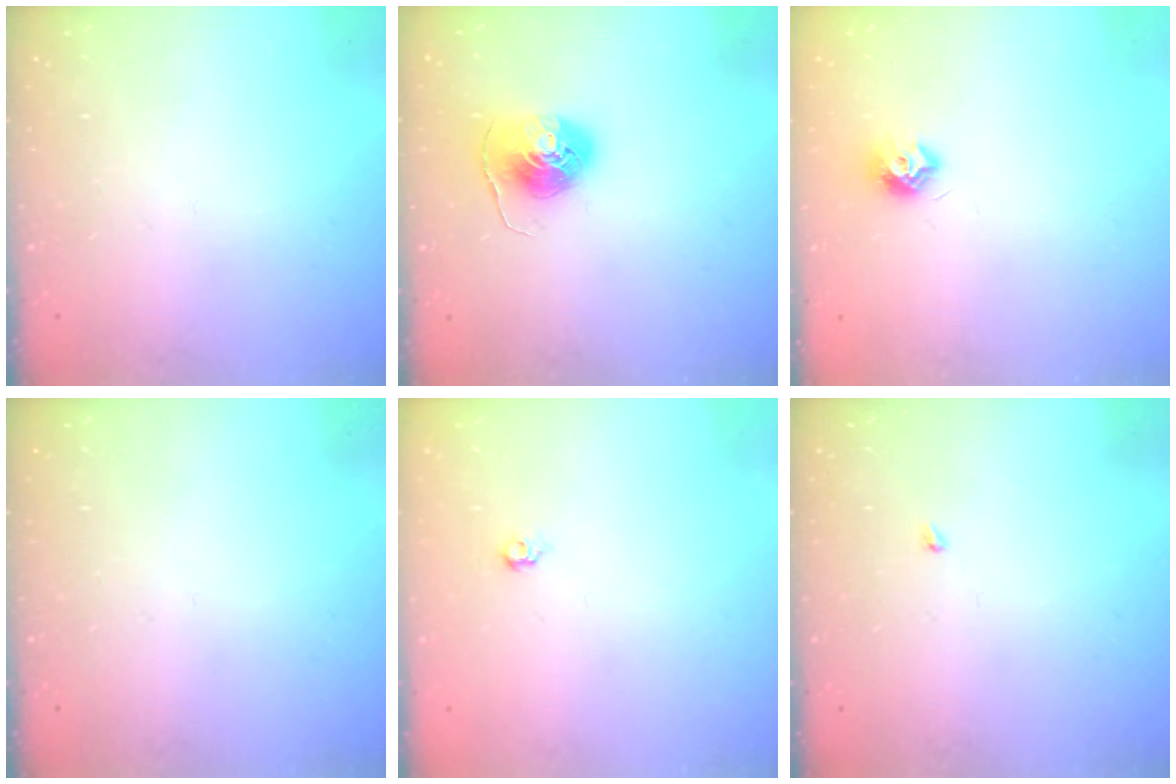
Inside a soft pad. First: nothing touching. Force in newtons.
{"total": 8.1, "press": 8.1, "slide": 0.4}
{"total": 7.3, "press": 7.3, "slide": 0.3}
{"total": 0.0}
{"total": 4.0, "press": 3.9, "slide": 0.7}
{"total": 1.9, "press": 1.9, "slide": 0.3}